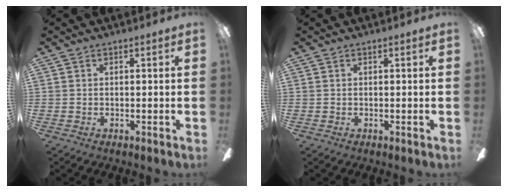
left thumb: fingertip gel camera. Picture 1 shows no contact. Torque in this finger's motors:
{"motor_torque": [0.04, -0.01, 0.09, -0.21, 0.00]}